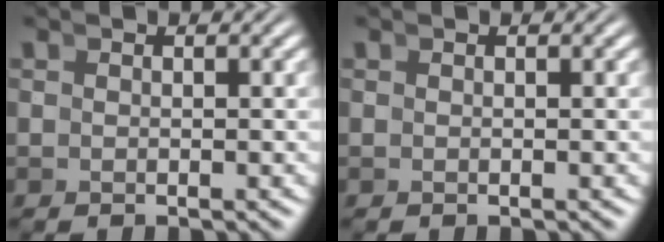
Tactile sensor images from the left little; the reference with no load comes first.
{"total": 0.0}